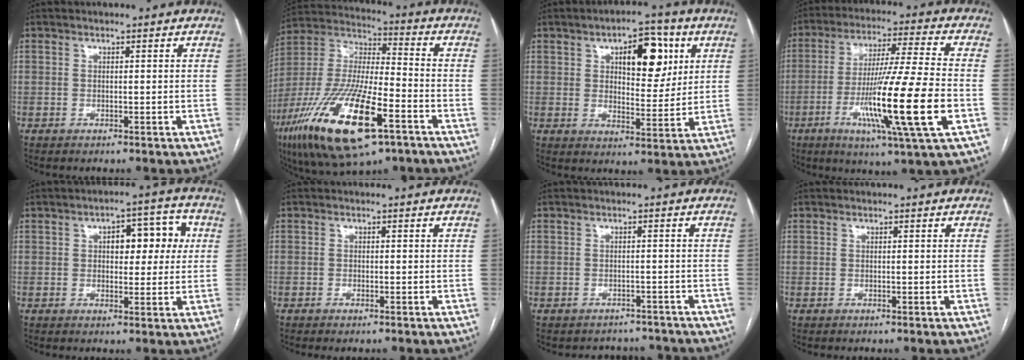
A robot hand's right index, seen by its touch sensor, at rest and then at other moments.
{"total": 23.3, "force": [-11.3, 5.8, 19.5], "torque": [-0.420, -0.041, -0.196]}
{"total": 10.4, "force": [4.1, 4.4, 8.6], "torque": [-0.120, 0.014, 0.063]}
{"total": 18.8, "force": [-5.2, -0.9, 18.0], "torque": [-0.327, -0.026, -0.096]}
{"total": 7.7, "force": [1.7, 3.8, 6.5], "torque": [-0.077, 0.029, 0.024]}
{"total": 0.8, "force": [-0.6, 0.1, 0.5], "torque": [-0.009, -0.001, -0.007]}
{"total": 5.2, "force": [-4.7, 2.2, -0.5], "torque": [0.013, 0.020, -0.051]}
{"total": 0.0}